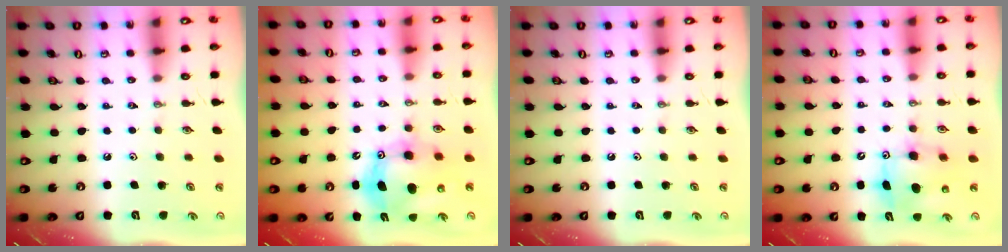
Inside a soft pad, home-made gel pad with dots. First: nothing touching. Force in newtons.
{"total": 12.3, "press": 12.0, "slide": 2.7}
{"total": 0.0}
{"total": 7.9, "press": 7.7, "slide": 1.9}